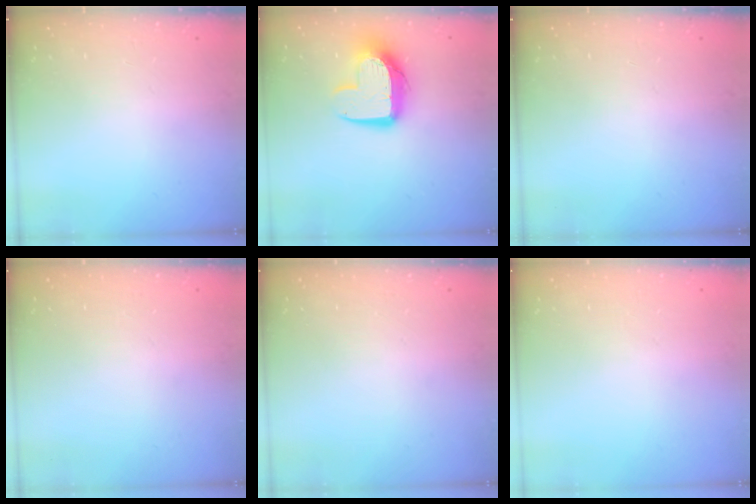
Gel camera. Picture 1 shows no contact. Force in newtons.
{"total": 11.9, "press": 11.8, "slide": 0.9}
{"total": 0.0}
{"total": 0.0}
{"total": 0.0}
{"total": 0.0}